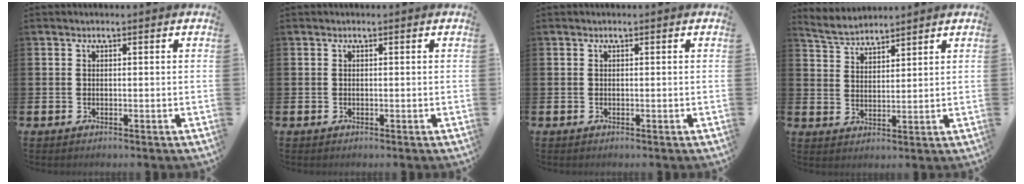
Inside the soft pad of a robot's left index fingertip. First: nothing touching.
{"total": 0.0}
{"total": 0.0}
{"total": 4.0, "force": [4.0, 0.3, -0.1], "torque": [-0.020, -0.019, 0.074]}